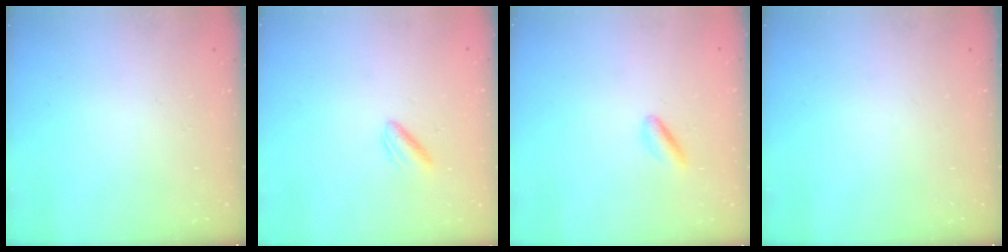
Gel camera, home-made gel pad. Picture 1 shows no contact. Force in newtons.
{"total": 2.3, "press": 2.1, "slide": 1.0}
{"total": 3.0, "press": 2.9, "slide": 0.6}
{"total": 0.0}